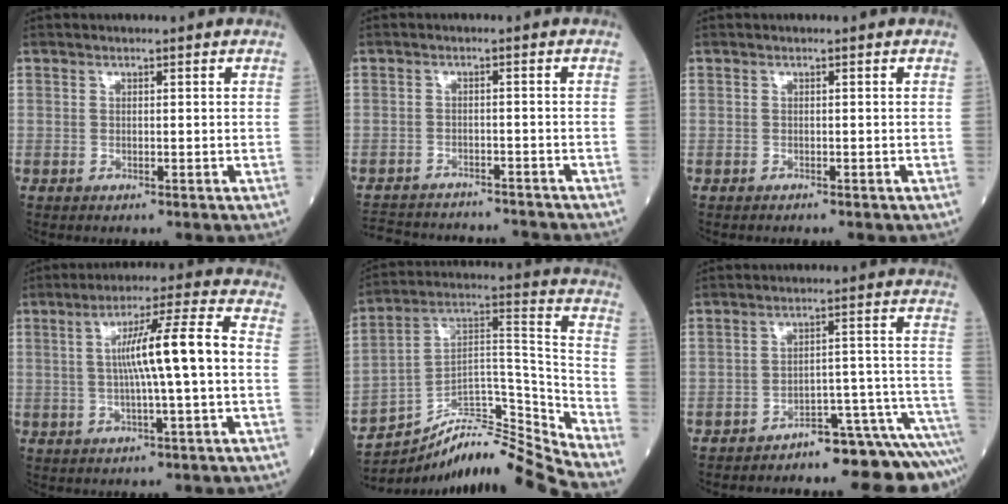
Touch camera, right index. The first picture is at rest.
{"total": 14.3, "force": [-13.4, 3.3, 3.8], "torque": [-0.082, 0.003, -0.179]}
{"total": 0.9, "force": [-0.8, 0.2, 0.3], "torque": [-0.009, -0.002, -0.010]}
{"total": 10.1, "force": [0.0, -0.5, 10.1], "torque": [-0.172, 0.016, 0.000]}
{"total": 15.9, "force": [-15.1, -0.5, 5.0], "torque": [-0.073, 0.069, -0.252]}
{"total": 12.3, "force": [-11.6, 0.5, 4.2], "torque": [-0.011, 0.051, -0.155]}